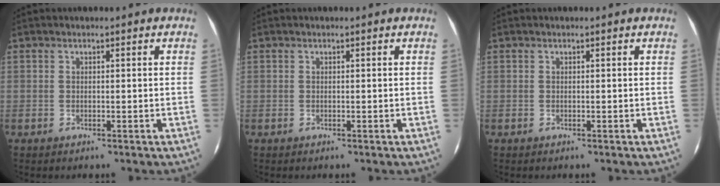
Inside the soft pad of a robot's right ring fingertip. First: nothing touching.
{"total": 0.0}
{"total": 0.0}